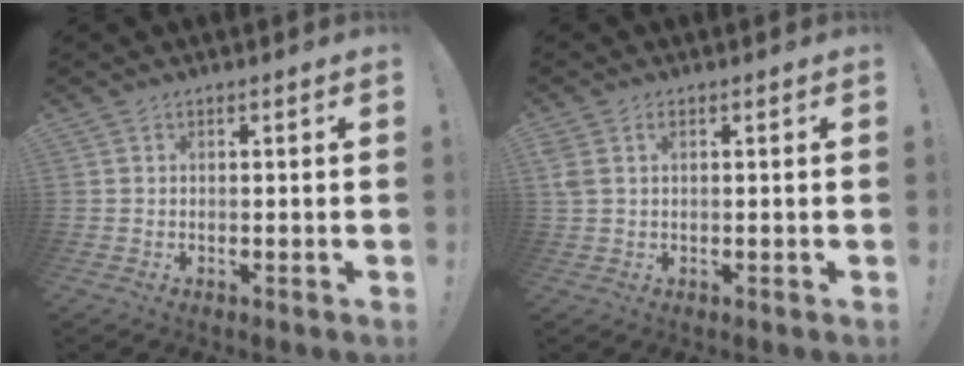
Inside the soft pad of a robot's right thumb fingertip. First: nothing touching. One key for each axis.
{"total": 2.4, "fx": 0.8, "fy": 1.3, "fz": 1.8, "tx": -0.035, "ty": 0.002, "tz": 0.015}